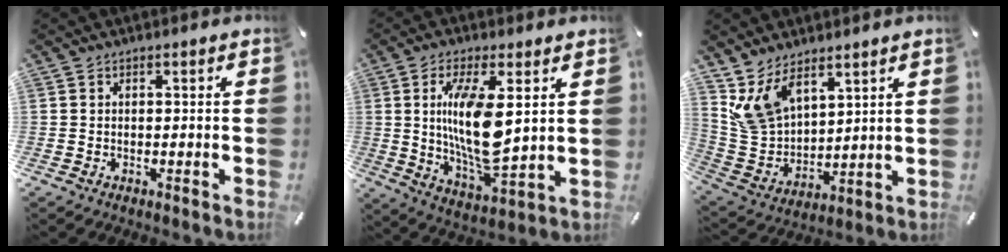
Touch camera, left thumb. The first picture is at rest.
{"total": 14.8, "force": [2.8, 4.9, 13.7], "torque": [-0.275, -0.026, 0.037]}
{"total": 10.4, "force": [7.7, 5.8, 4.0], "torque": [-0.121, -0.039, 0.151]}